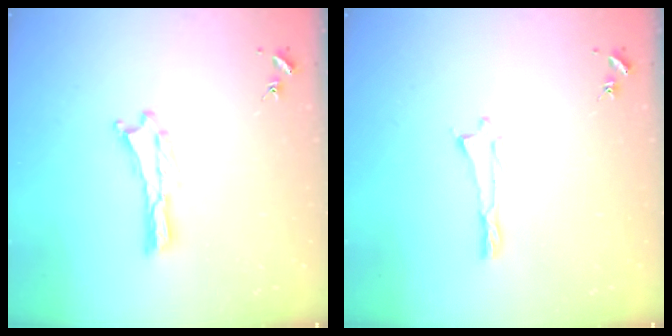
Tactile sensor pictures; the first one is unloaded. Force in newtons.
{"total": 0.0}